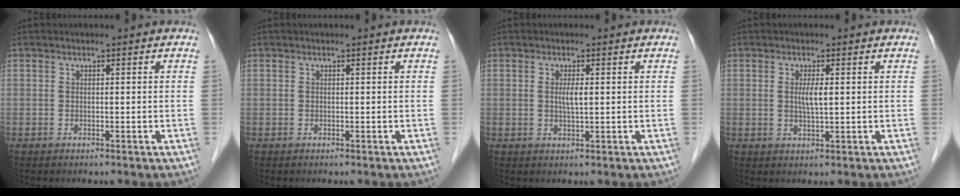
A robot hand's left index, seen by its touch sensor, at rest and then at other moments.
{"total": 0.0}
{"total": 1.9, "force": [-0.7, 0.1, 1.7], "torque": [-0.034, -0.007, -0.013]}
{"total": 2.4, "force": [-0.6, 0.2, 2.3], "torque": [-0.045, -0.008, -0.011]}